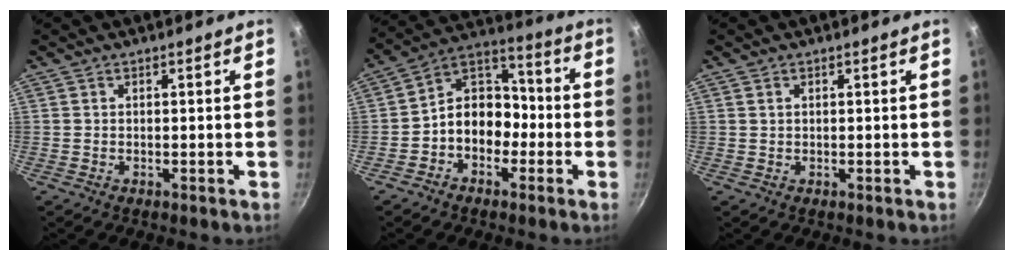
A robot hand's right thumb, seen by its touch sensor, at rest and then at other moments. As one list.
[{"total": 11.6, "force": [-2.6, 8.6, 7.3], "torque": [-0.083, 0.049, -0.059]}, {"total": 0.6, "force": [0.3, 0.4, 0.3], "torque": [-0.006, -0.001, 0.006]}]